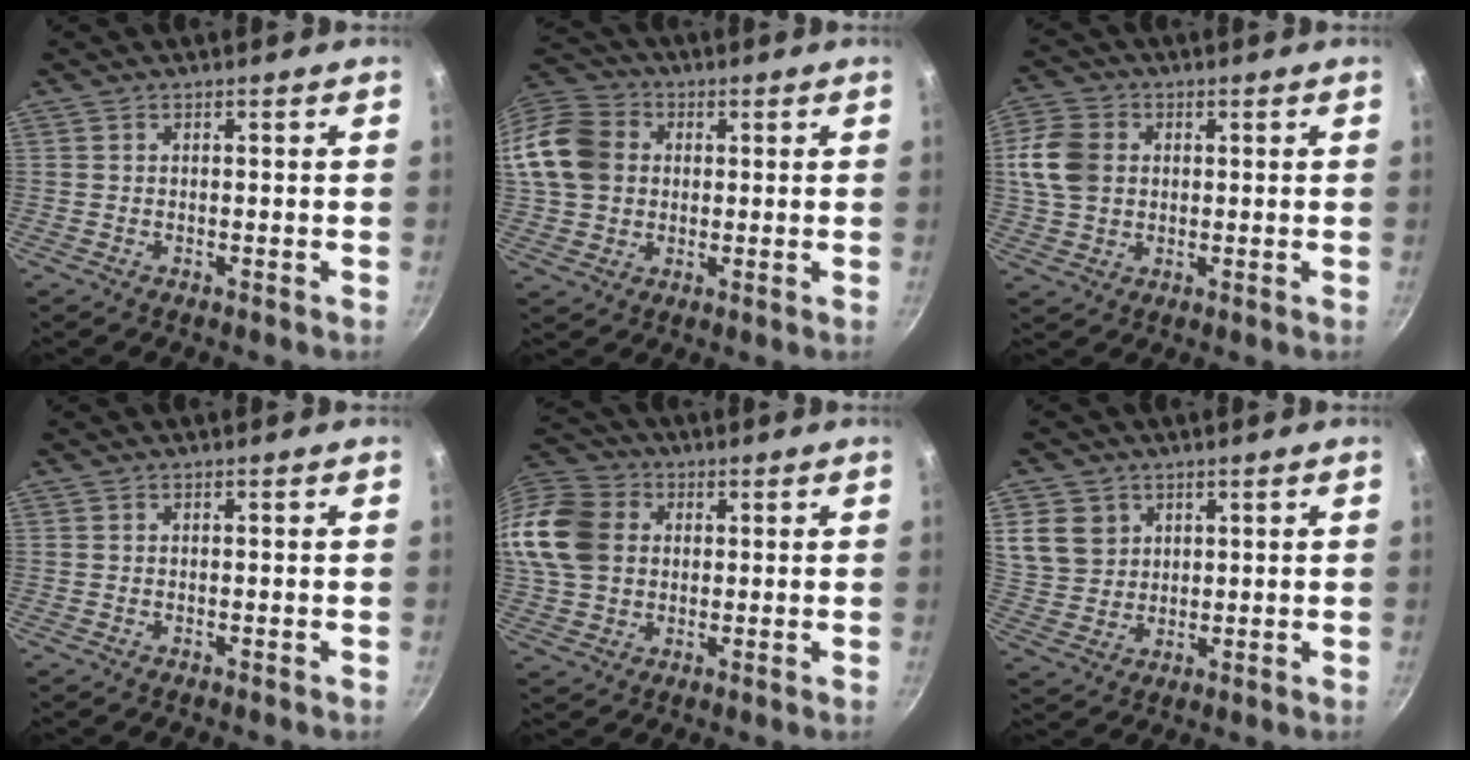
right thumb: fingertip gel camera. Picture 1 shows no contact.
{"total": 16.4, "force": [1.9, 13.5, 9.0], "torque": [-0.176, 0.027, 0.025]}
{"total": 9.9, "force": [1.3, 7.7, 6.0], "torque": [-0.109, 0.003, 0.015]}
{"total": 0.0}
{"total": 21.3, "force": [3.6, 17.4, 11.8], "torque": [-0.274, 0.034, 0.060]}
{"total": 7.8, "force": [2.9, 6.6, 3.0], "torque": [-0.032, -0.010, 0.064]}